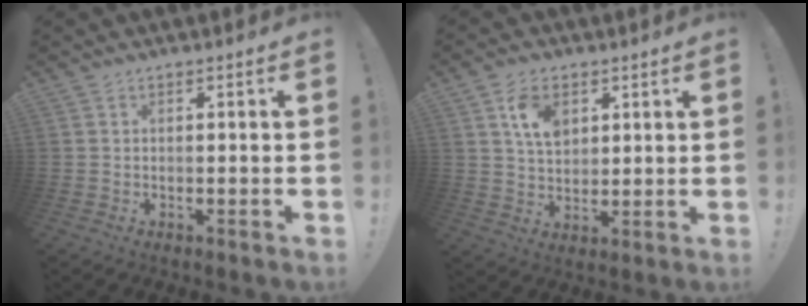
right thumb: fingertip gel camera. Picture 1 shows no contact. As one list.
[{"total": 8.7, "force": [3.8, 6.0, 5.1], "torque": [-0.073, -0.009, 0.070]}]